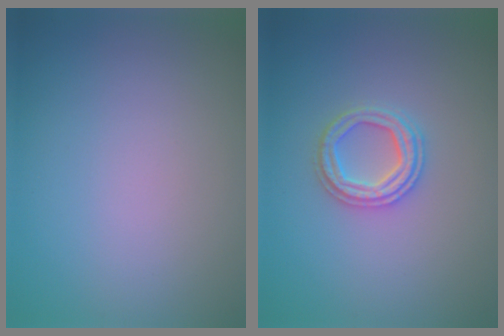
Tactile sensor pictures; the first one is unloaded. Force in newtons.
{"total": 2.6, "press": 2.6, "slide": 0.5}